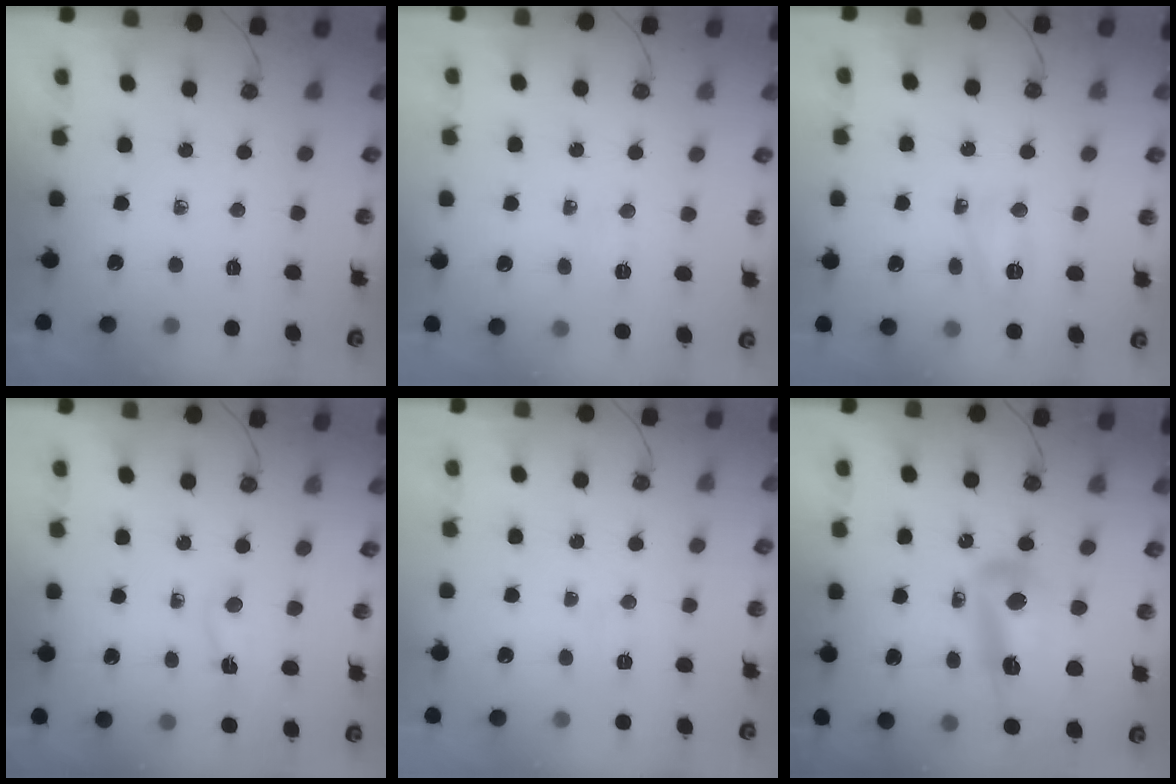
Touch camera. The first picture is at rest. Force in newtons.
{"total": 2.6, "press": 2.5, "slide": 0.8}
{"total": 8.9, "press": 5.8, "slide": 6.8}
{"total": 2.0, "press": 1.6, "slide": 1.2}
{"total": 4.3, "press": 4.3, "slide": 0.4}
{"total": 14.9, "press": 14.8, "slide": 1.7}